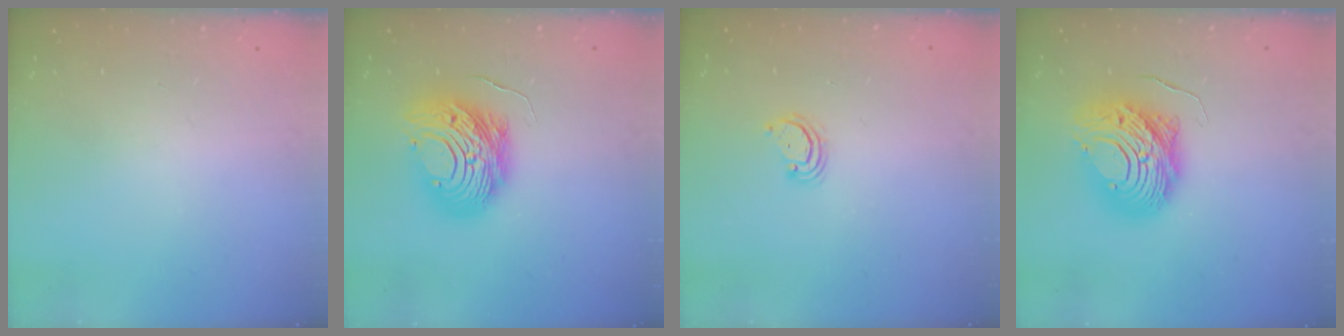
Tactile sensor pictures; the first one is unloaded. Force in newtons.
{"total": 15.5, "press": 15.4, "slide": 1.3}
{"total": 2.9, "press": 2.9, "slide": 0.2}
{"total": 12.6, "press": 12.6, "slide": 1.3}